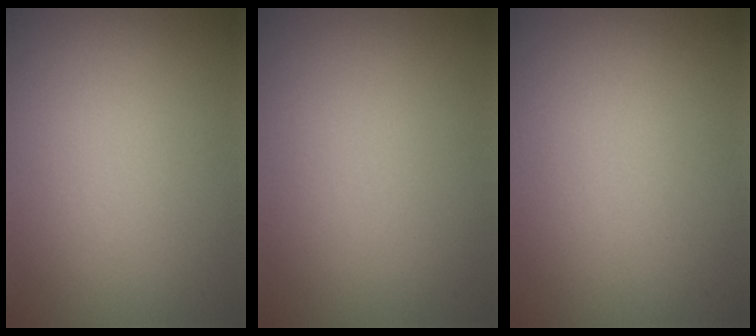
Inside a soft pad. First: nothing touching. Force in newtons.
{"total": 0.0}
{"total": 0.0}